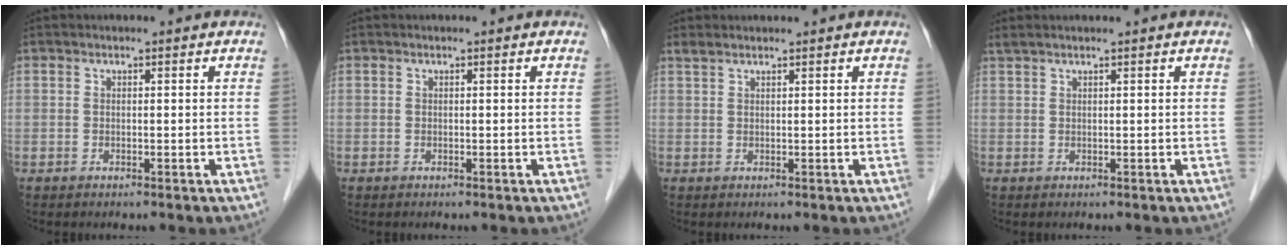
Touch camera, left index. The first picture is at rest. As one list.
[{"total": 0.0}, {"total": 1.1, "force": [1.0, 0.2, 0.4], "torque": [-0.011, 0.011, 0.025]}, {"total": 1.2, "force": [0.9, -0.1, 0.7], "torque": [-0.015, 0.015, 0.024]}]